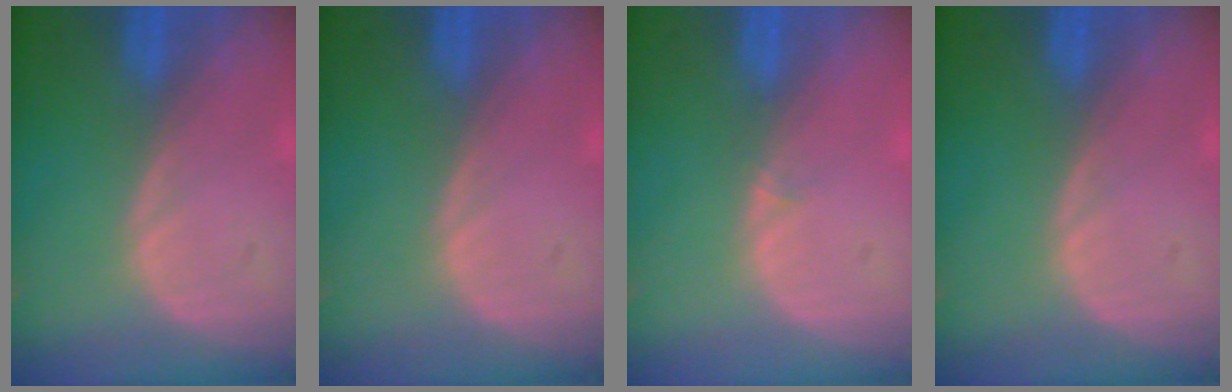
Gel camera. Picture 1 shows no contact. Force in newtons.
{"total": 0.0}
{"total": 0.9, "press": 0.5, "slide": 0.7}
{"total": 0.0}